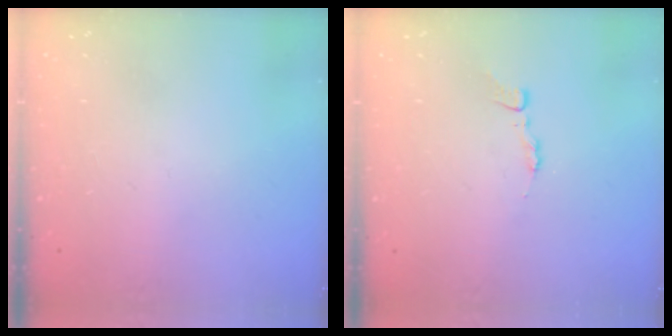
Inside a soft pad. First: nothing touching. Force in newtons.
{"total": 3.5, "press": 3.5, "slide": 0.3}